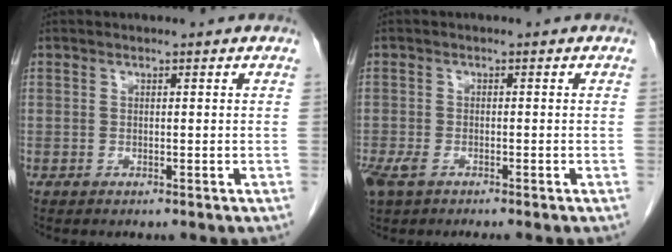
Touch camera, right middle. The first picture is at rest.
{"total": 3.4, "force": [-2.1, 1.4, 2.3], "torque": [-0.054, -0.007, -0.037]}